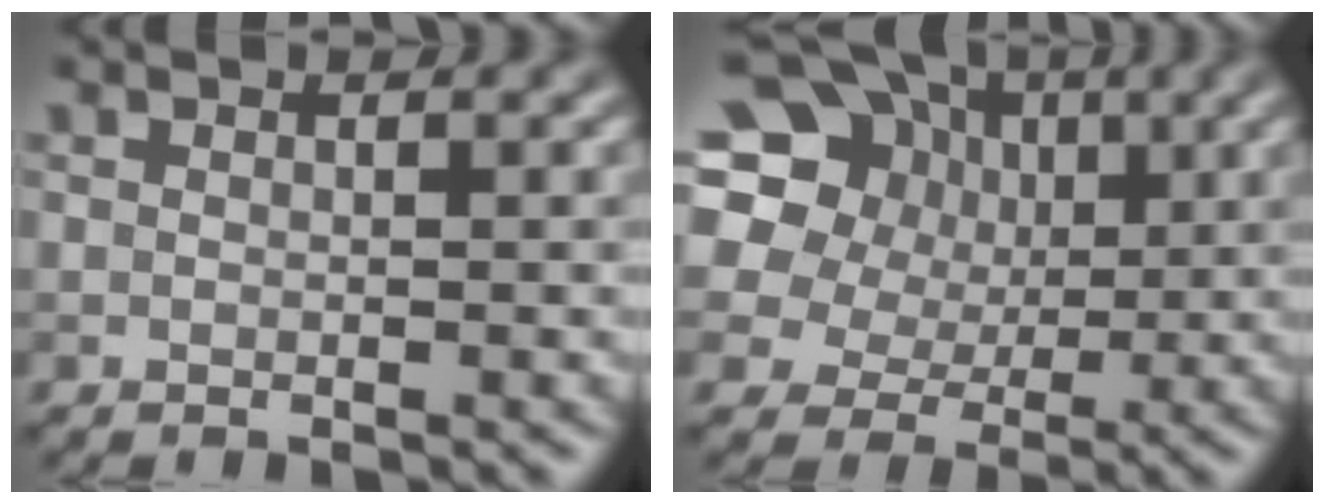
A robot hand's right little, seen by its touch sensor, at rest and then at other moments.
{"total": 18.9, "force": [7.0, 15.7, 7.9], "torque": [-0.201, 0.049, 0.111]}